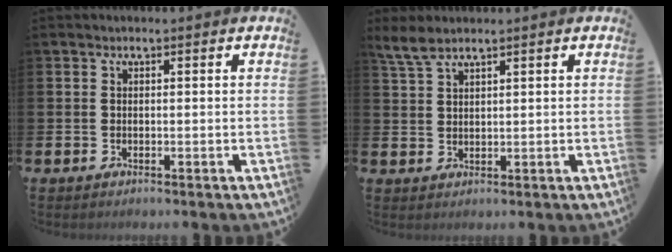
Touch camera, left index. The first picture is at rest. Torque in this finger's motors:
{"motor_torque": [0.17, -0.05, 0.04, 0.04]}